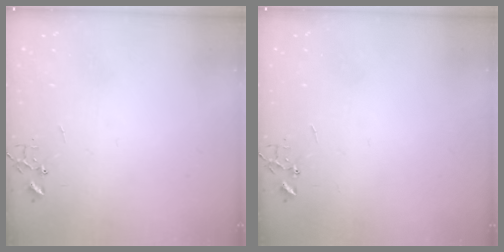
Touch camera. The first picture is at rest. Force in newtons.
{"total": 0.0}